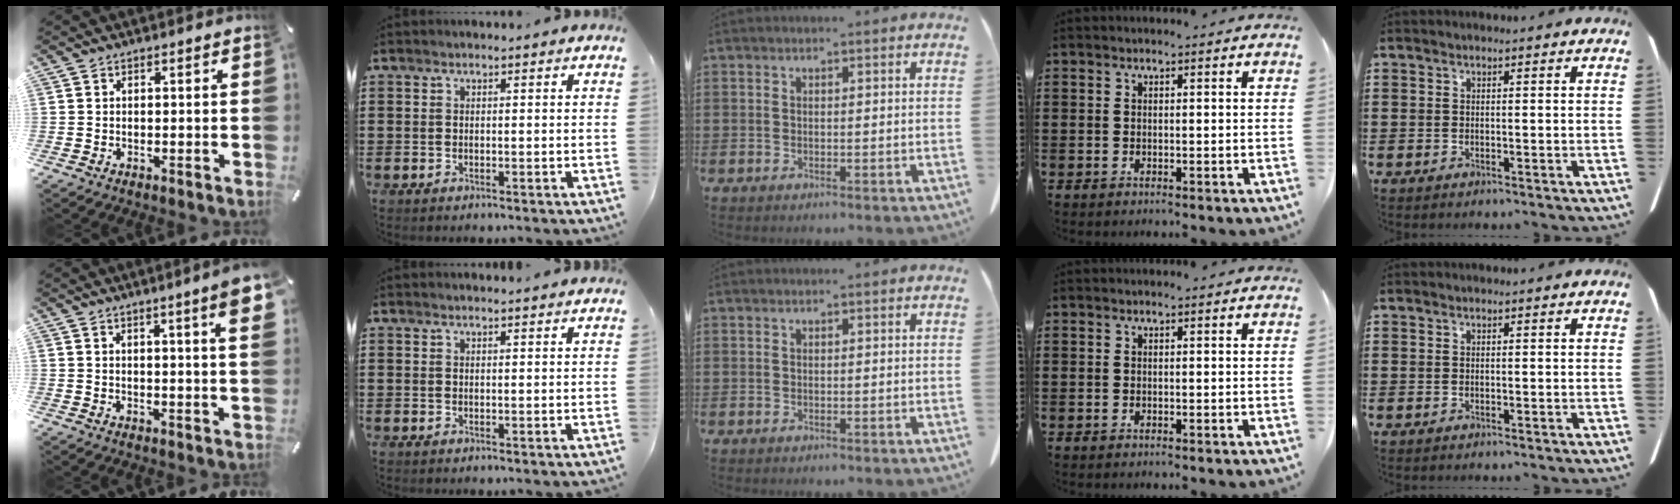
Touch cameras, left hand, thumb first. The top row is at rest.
{"thumb": {"total": 6.9, "force": [3.6, 0.3, 5.9], "torque": [-0.092, -0.015, 0.057]}, "index": {"total": 1.1, "force": [1.1, -0.1, 0.3], "torque": [-0.007, -0.001, 0.022]}}